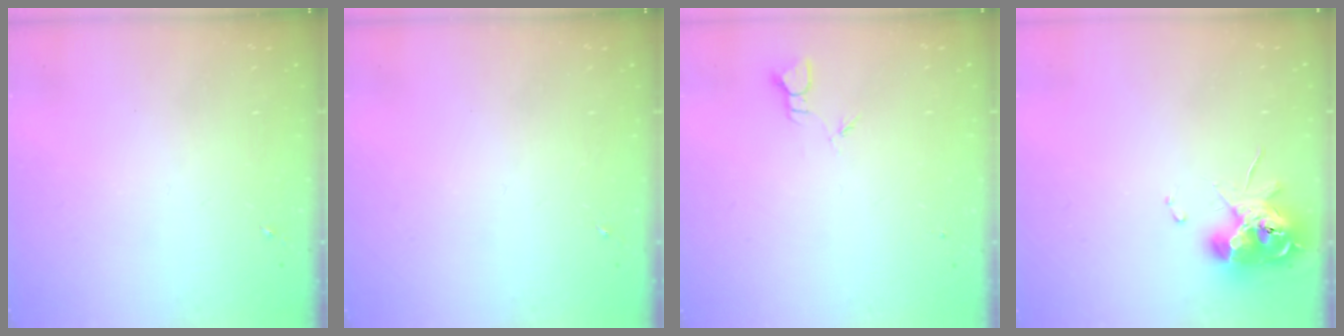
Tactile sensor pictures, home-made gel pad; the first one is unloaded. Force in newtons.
{"total": 0.0}
{"total": 1.8, "press": 1.8, "slide": 0.0}
{"total": 11.3, "press": 11.2, "slide": 1.4}